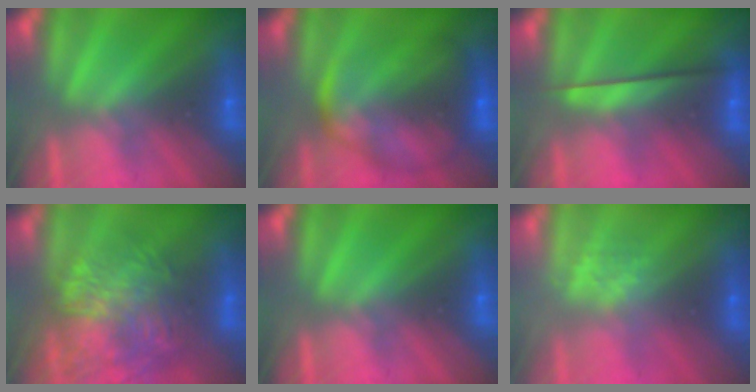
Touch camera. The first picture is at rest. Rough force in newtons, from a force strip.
{"total": 7.5}
{"total": 2.4}
{"total": 10.2}
{"total": 0.0}
{"total": 2.8}